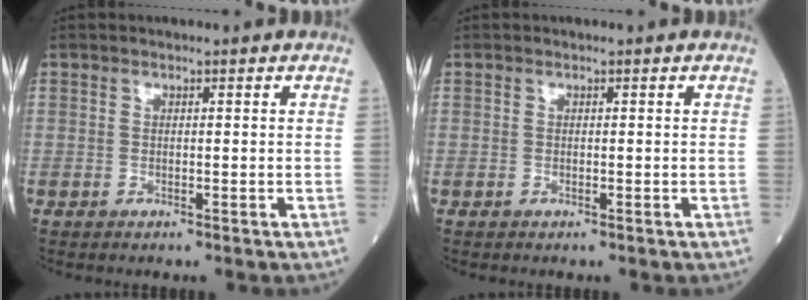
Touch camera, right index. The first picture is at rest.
{"total": 0.0}